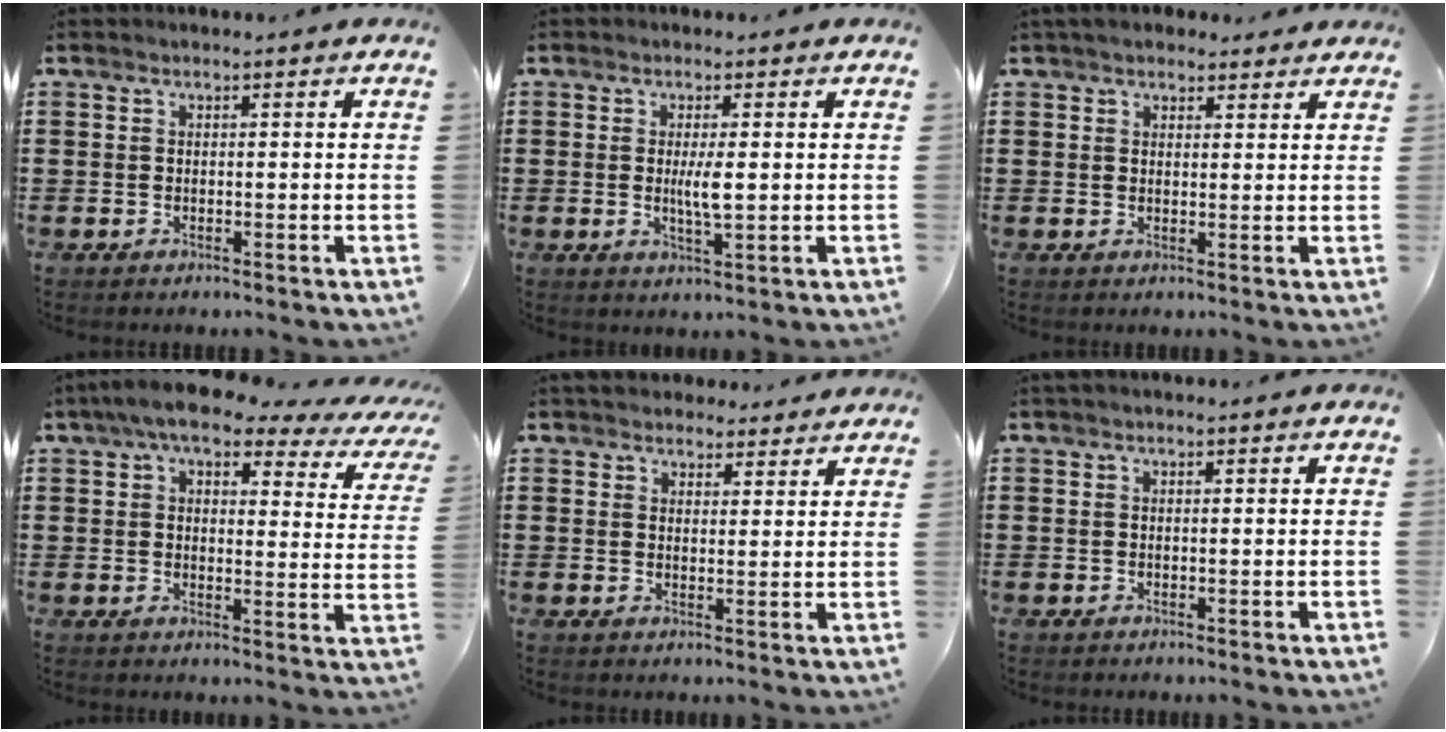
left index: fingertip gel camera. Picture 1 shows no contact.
{"total": 3.7, "force": [0.2, 0.6, 3.6], "torque": [-0.068, -0.002, 0.002]}
{"total": 3.1, "force": [2.7, 1.2, 0.9], "torque": [-0.025, 0.002, 0.051]}
{"total": 7.3, "force": [5.5, 1.6, 4.5], "torque": [-0.100, -0.019, 0.093]}
{"total": 3.1, "force": [2.9, 0.9, 0.0], "torque": [-0.001, -0.007, 0.054]}
{"total": 0.0}